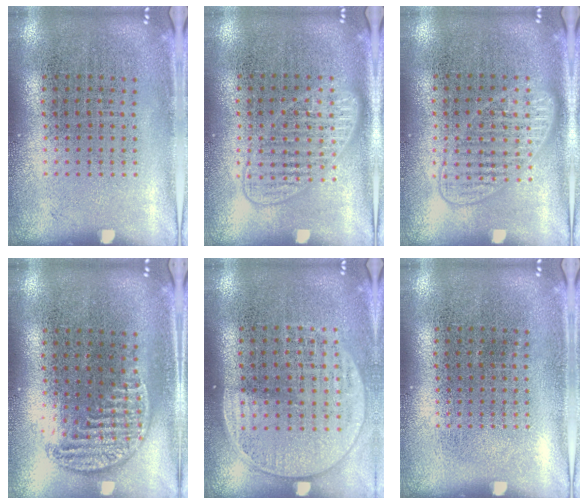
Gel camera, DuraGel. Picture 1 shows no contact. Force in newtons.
{"total": 1.5, "press": 1.4, "slide": 0.2}
{"total": 1.5, "press": 1.4, "slide": 0.2}
{"total": 1.2, "press": 1.1, "slide": 0.5}
{"total": 1.5, "press": 1.3, "slide": 0.8}
{"total": 0.0}